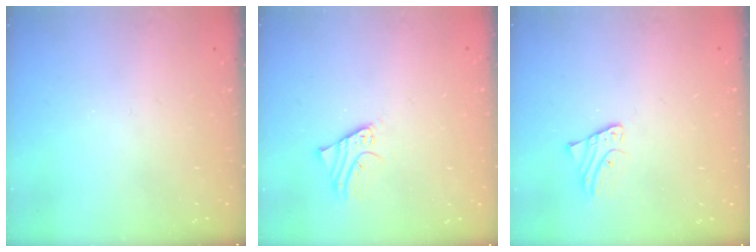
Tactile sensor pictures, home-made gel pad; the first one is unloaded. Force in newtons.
{"total": 2.3, "press": 2.3, "slide": 0.2}
{"total": 1.3, "press": 1.3, "slide": 0.1}